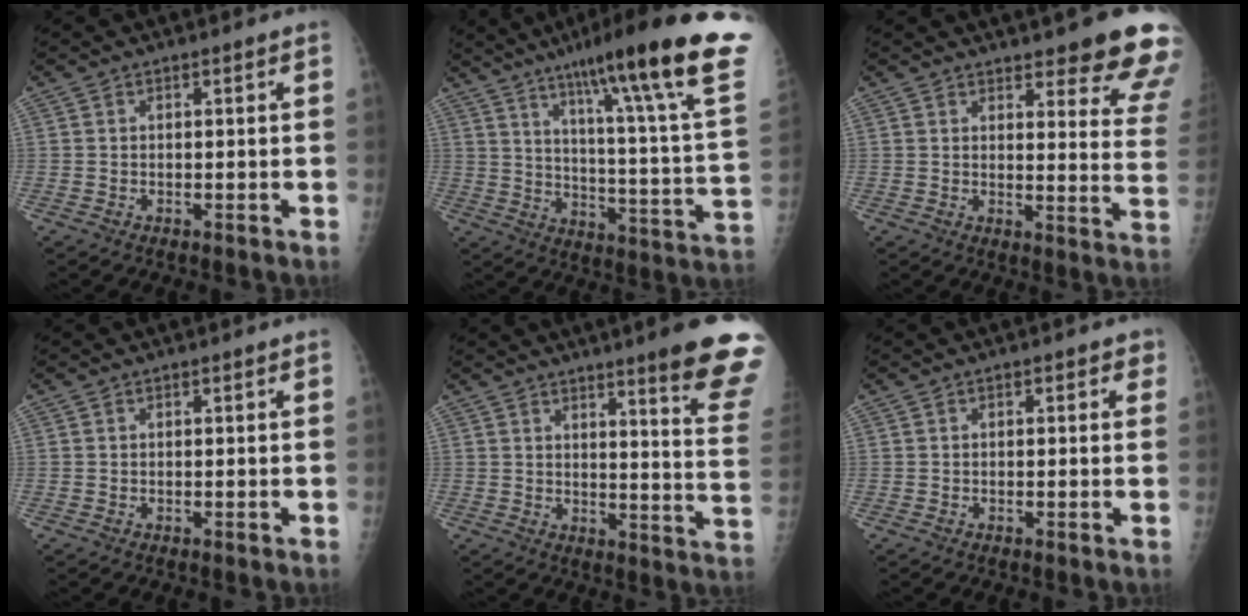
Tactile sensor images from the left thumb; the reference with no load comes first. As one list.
[{"total": 29.1, "force": [18.7, 2.0, 22.2], "torque": [-0.294, -0.074, 0.267]}, {"total": 16.1, "force": [12.4, 3.9, 9.5], "torque": [-0.079, -0.073, 0.133]}, {"total": 0.0}, {"total": 16.3, "force": [11.5, 0.6, 11.5], "torque": [-0.117, -0.078, 0.137]}, {"total": 2.3, "force": [0.8, 1.2, 1.8], "torque": [-0.009, 0.003, 0.003]}]